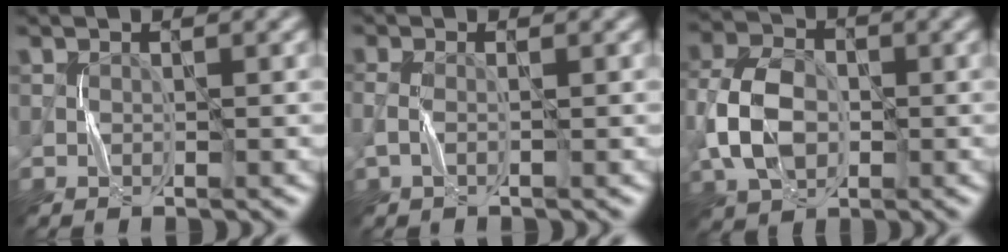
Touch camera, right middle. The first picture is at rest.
{"total": 1.4, "force": [-0.3, 0.5, 1.3], "torque": [-0.034, 0.003, -0.011]}
{"total": 7.0, "force": [-1.0, 4.9, 4.9], "torque": [-0.110, 0.008, -0.026]}